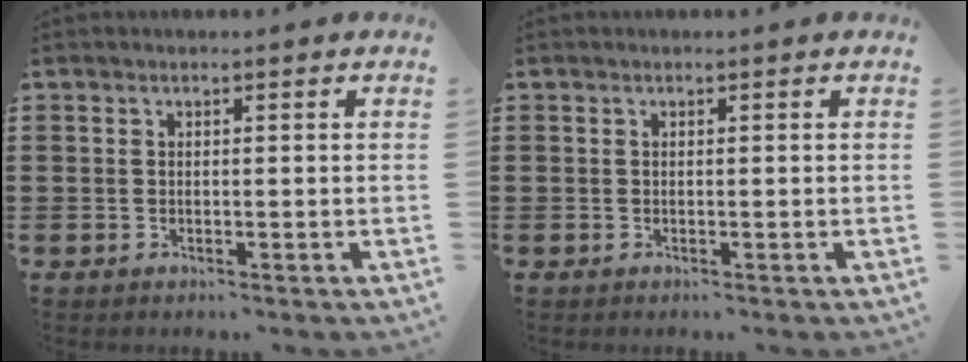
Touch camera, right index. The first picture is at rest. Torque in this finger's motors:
{"motor_torque": [0.00, 0.00, 0.00, 0.00]}